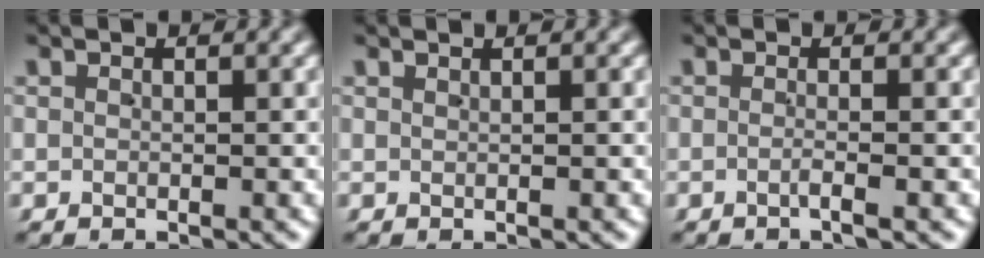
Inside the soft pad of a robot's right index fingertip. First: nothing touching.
{"total": 0.6, "force": [0.4, -0.4, 0.2], "torque": [0.002, 0.000, 0.010]}
{"total": 1.3, "force": [-0.9, -0.2, 0.9], "torque": [-0.022, -0.001, -0.018]}